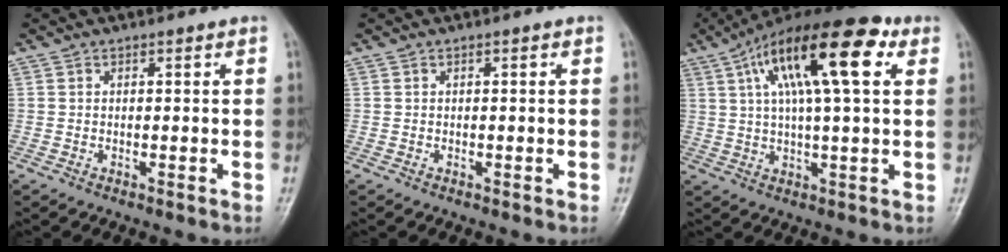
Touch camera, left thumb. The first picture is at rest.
{"total": 0.0}
{"total": 19.7, "force": [7.1, 6.2, 17.3], "torque": [-0.283, 0.020, 0.109]}